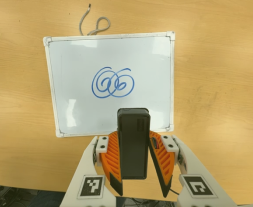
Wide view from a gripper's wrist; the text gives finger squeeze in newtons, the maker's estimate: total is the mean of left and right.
{"total": 5.0, "left": 4.4, "right": 5.6}